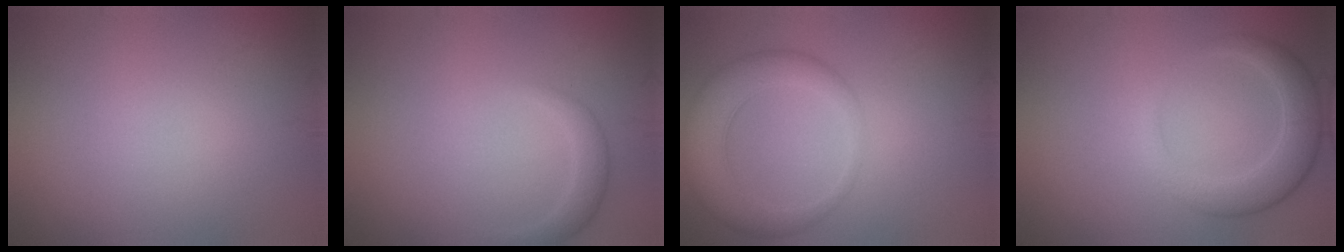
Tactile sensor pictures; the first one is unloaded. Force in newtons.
{"total": 1.7, "press": 1.7, "slide": 0.1}
{"total": 4.9, "press": 4.9, "slide": 0.2}
{"total": 3.7, "press": 3.7, "slide": 0.3}